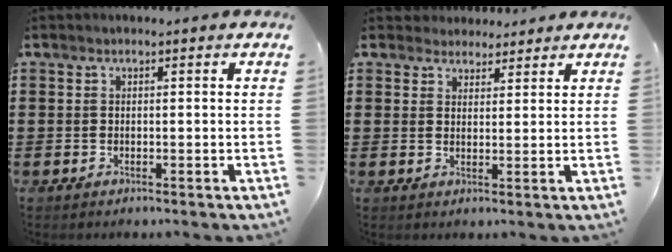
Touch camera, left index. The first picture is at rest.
{"total": 2.8, "force": [2.5, 1.3, -0.1], "torque": [-0.007, 0.005, 0.049]}